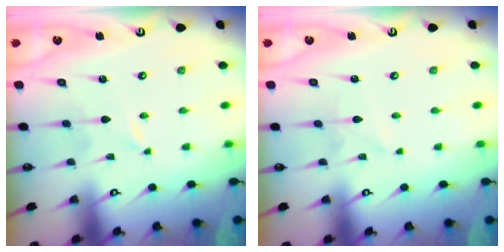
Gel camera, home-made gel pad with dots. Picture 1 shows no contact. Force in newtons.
{"total": 1.6, "press": 1.6, "slide": 0.2}